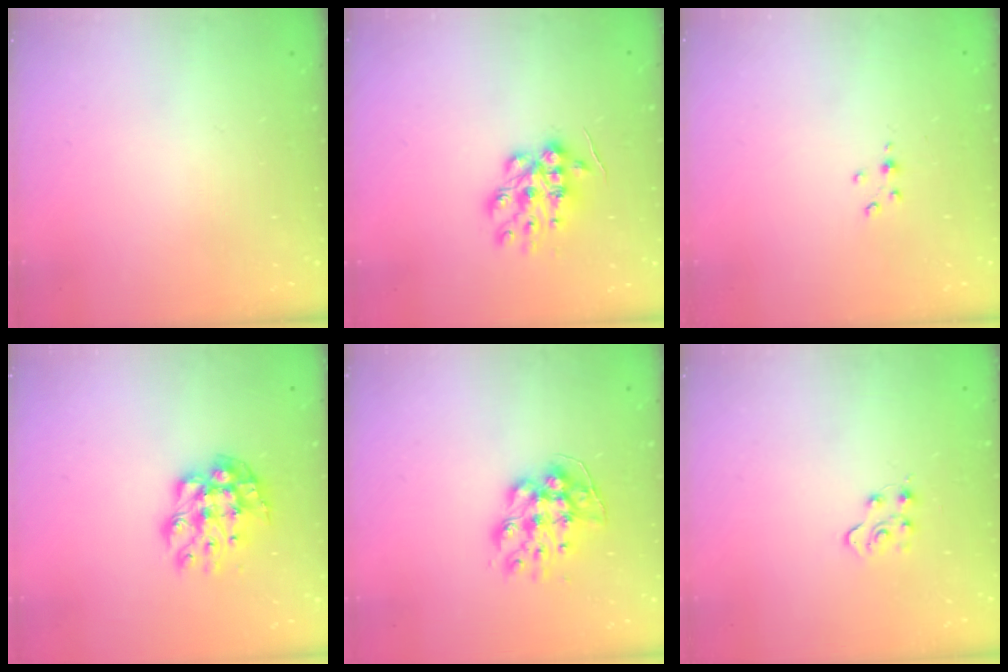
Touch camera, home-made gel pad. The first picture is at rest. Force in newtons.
{"total": 12.4, "press": 12.4, "slide": 0.3}
{"total": 3.2, "press": 3.1, "slide": 0.5}
{"total": 9.4, "press": 9.4, "slide": 0.7}
{"total": 11.3, "press": 11.3, "slide": 1.0}
{"total": 5.0, "press": 4.9, "slide": 0.5}